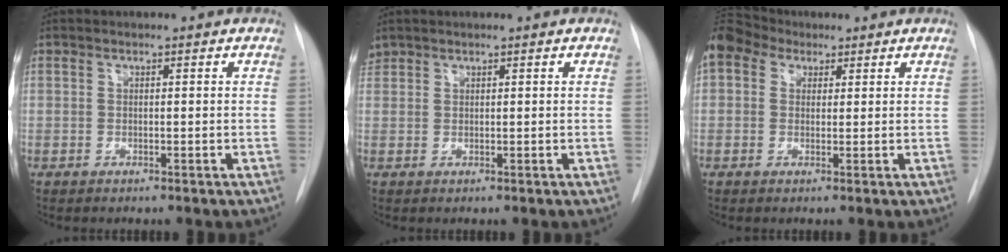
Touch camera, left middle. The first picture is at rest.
{"total": 1.5, "force": [1.2, 0.8, 0.0], "torque": [-0.005, 0.016, 0.026]}
{"total": 11.0, "force": [6.3, 7.8, 4.5], "torque": [-0.125, 0.056, 0.117]}